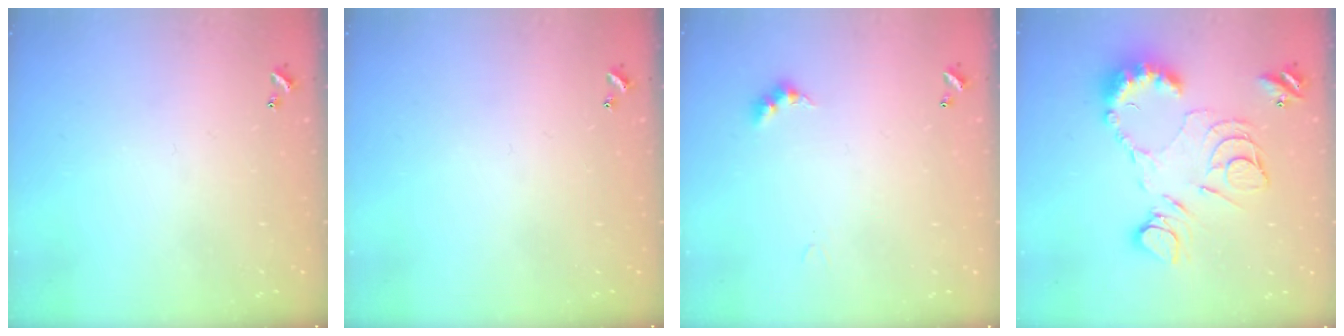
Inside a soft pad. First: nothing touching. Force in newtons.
{"total": 0.0}
{"total": 2.8, "press": 2.8, "slide": 0.5}
{"total": 15.0, "press": 15.0, "slide": 1.3}